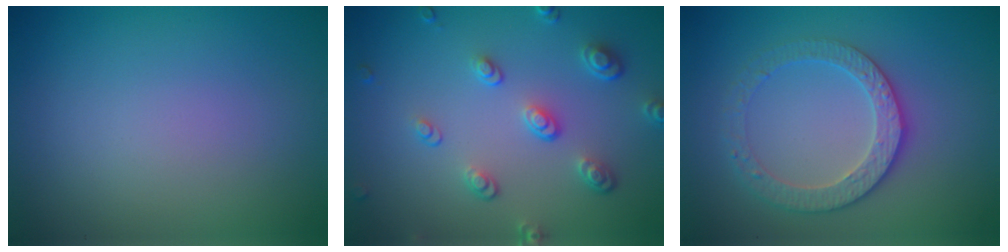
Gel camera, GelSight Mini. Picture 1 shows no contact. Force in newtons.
{"total": 3.9, "press": 3.0, "slide": 2.5}
{"total": 3.3, "press": 3.3, "slide": 0.6}